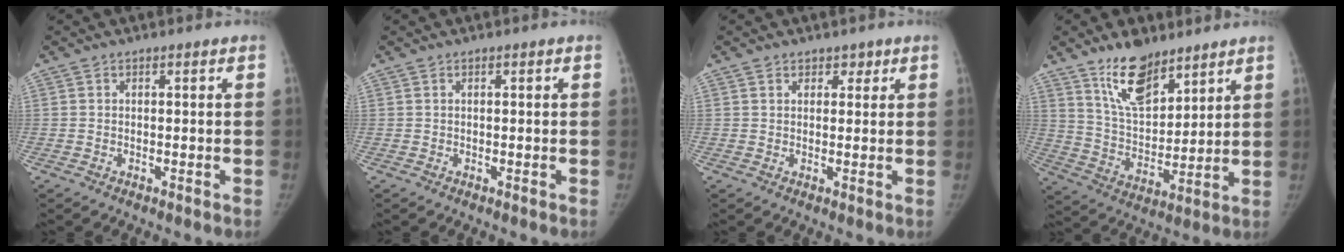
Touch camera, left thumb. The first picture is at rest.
{"total": 0.0}
{"total": 2.3, "force": [1.5, 1.7, 0.5], "torque": [0.018, -0.006, 0.017]}
{"total": 12.5, "force": [8.9, 5.6, 6.8], "torque": [-0.091, -0.063, 0.172]}